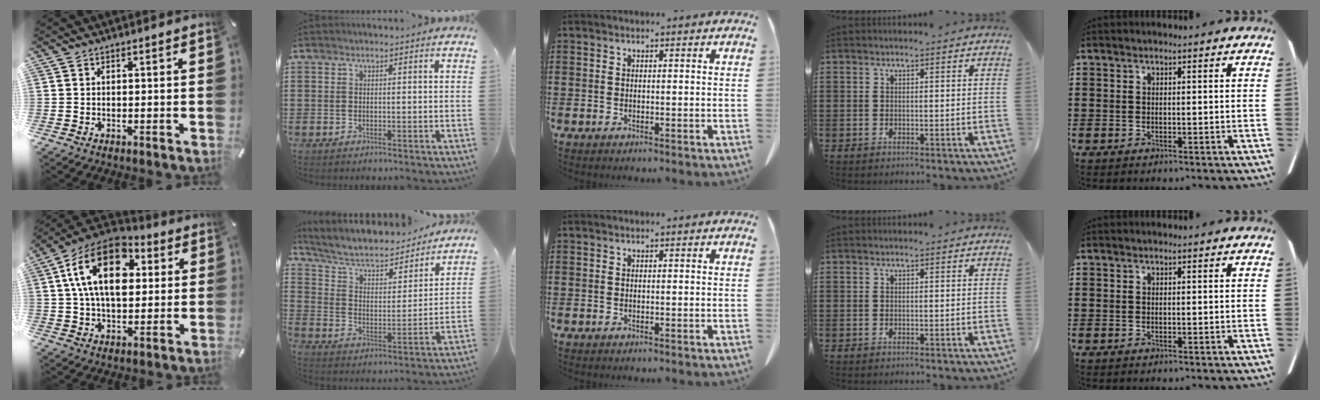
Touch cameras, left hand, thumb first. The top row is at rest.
{"thumb": {"total": 18.2, "force": [5.1, 11.8, 12.9], "torque": [-0.240, -0.005, 0.086]}, "index": {"total": 6.1, "force": [5.1, 2.0, 2.6], "torque": [-0.076, -0.035, 0.081]}}